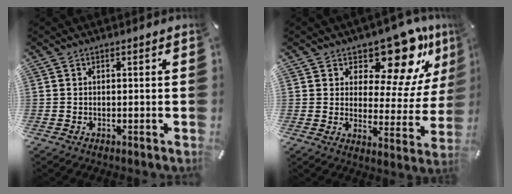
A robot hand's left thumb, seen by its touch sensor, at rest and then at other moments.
{"total": 15.9, "force": [12.1, 6.8, 7.8], "torque": [-0.110, -0.100, 0.206]}